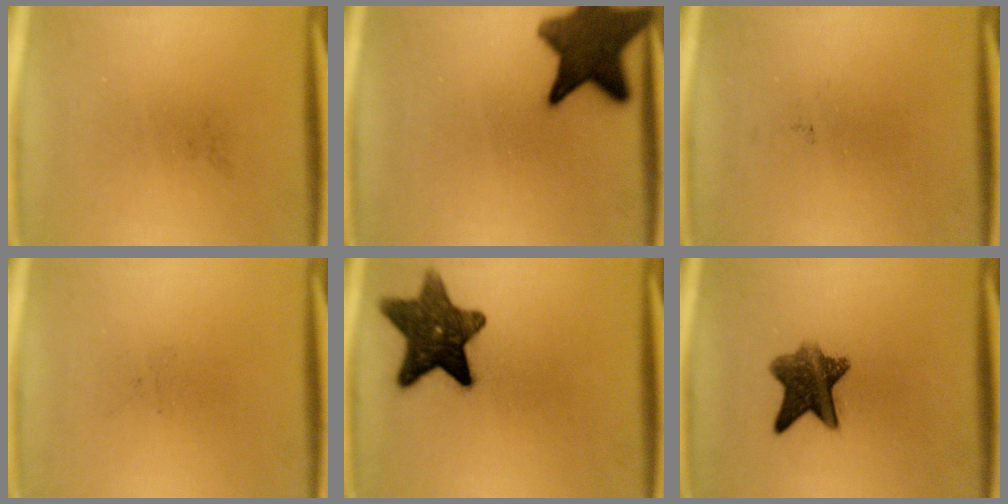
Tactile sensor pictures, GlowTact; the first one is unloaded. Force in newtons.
{"total": 13.4}
{"total": 0.0}
{"total": 0.0}
{"total": 12.4}
{"total": 8.4}